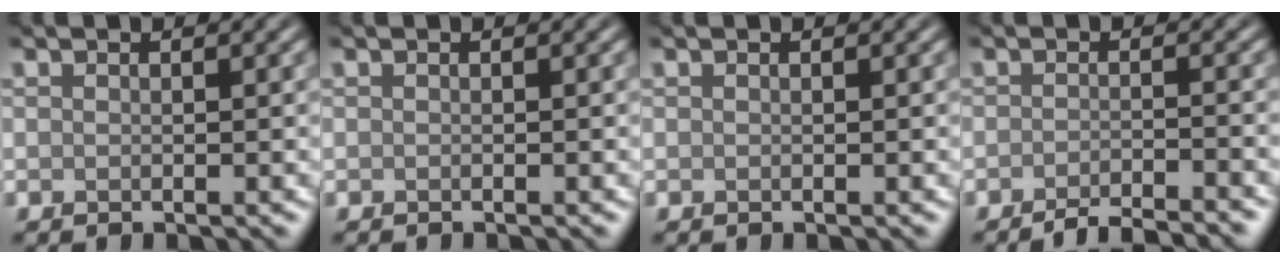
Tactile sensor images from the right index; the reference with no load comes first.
{"total": 0.7, "force": [-0.6, 0.1, 0.3], "torque": [0.003, 0.000, -0.010]}
{"total": 0.0}
{"total": 3.7, "force": [-3.1, 0.5, 1.8], "torque": [-0.016, 0.005, -0.056]}